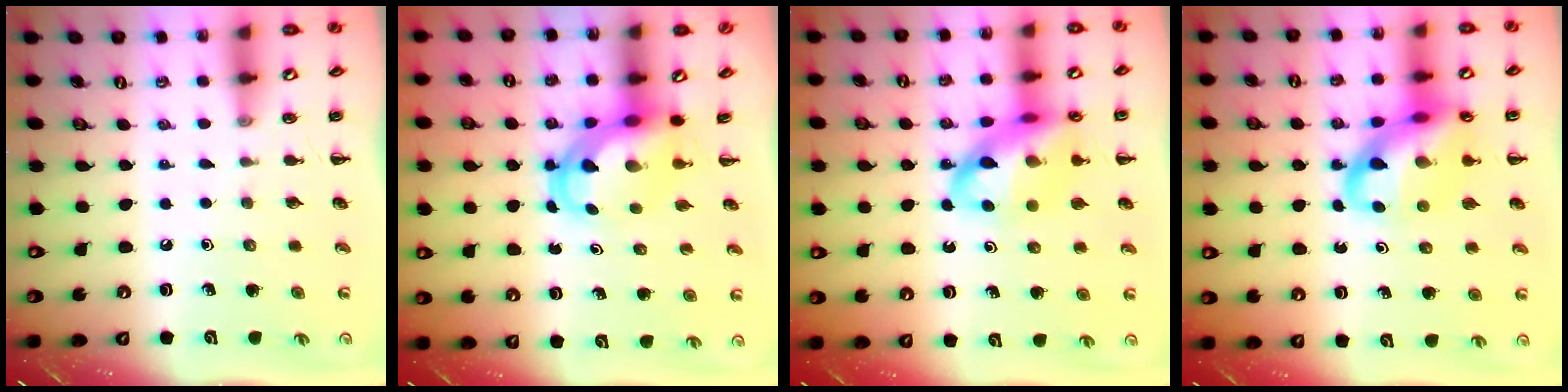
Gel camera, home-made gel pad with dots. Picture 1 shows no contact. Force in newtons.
{"total": 6.2, "press": 6.1, "slide": 1.4}
{"total": 17.7, "press": 17.3, "slide": 3.4}
{"total": 17.3, "press": 17.0, "slide": 3.1}